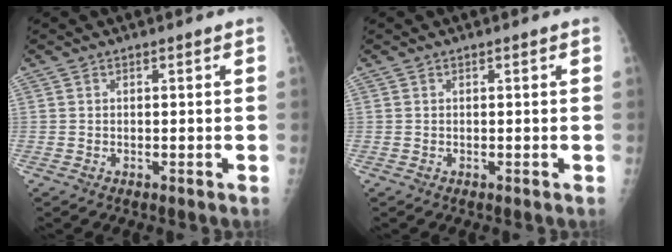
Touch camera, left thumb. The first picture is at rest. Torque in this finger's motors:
{"motor_torque": [0.00, 0.00, -0.02, 0.01, 0.00]}